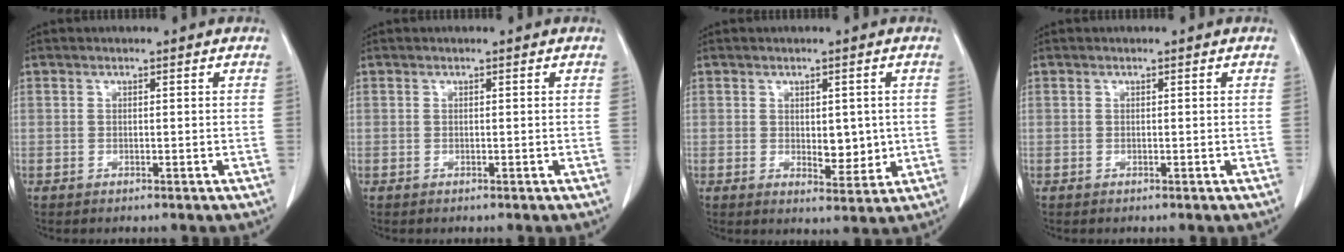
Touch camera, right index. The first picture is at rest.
{"total": 0.0}
{"total": 4.5, "force": [0.2, 2.4, 3.8], "torque": [-0.049, -0.008, 0.015]}
{"total": 0.0}